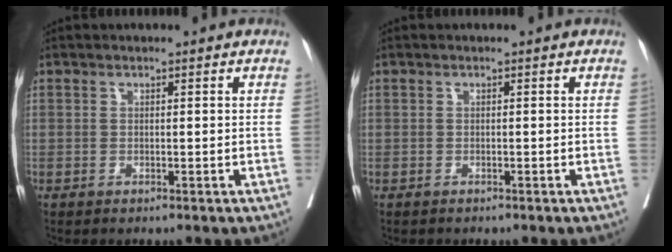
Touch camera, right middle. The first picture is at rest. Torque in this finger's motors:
{"motor_torque": [-0.51, 0.07, -0.12, -0.03]}